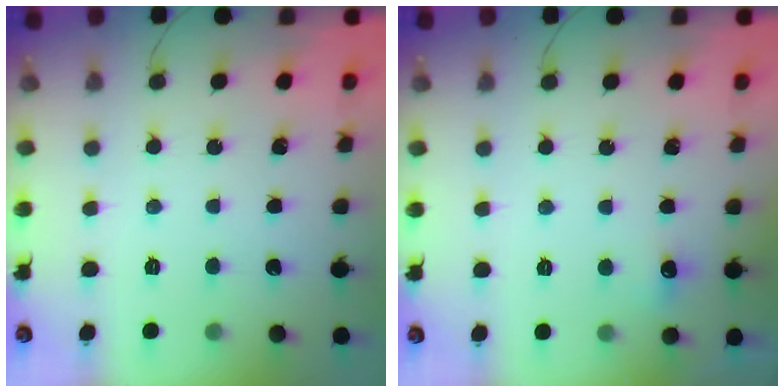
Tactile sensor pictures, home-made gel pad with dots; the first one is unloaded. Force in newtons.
{"total": 4.6, "press": 4.4, "slide": 1.3}